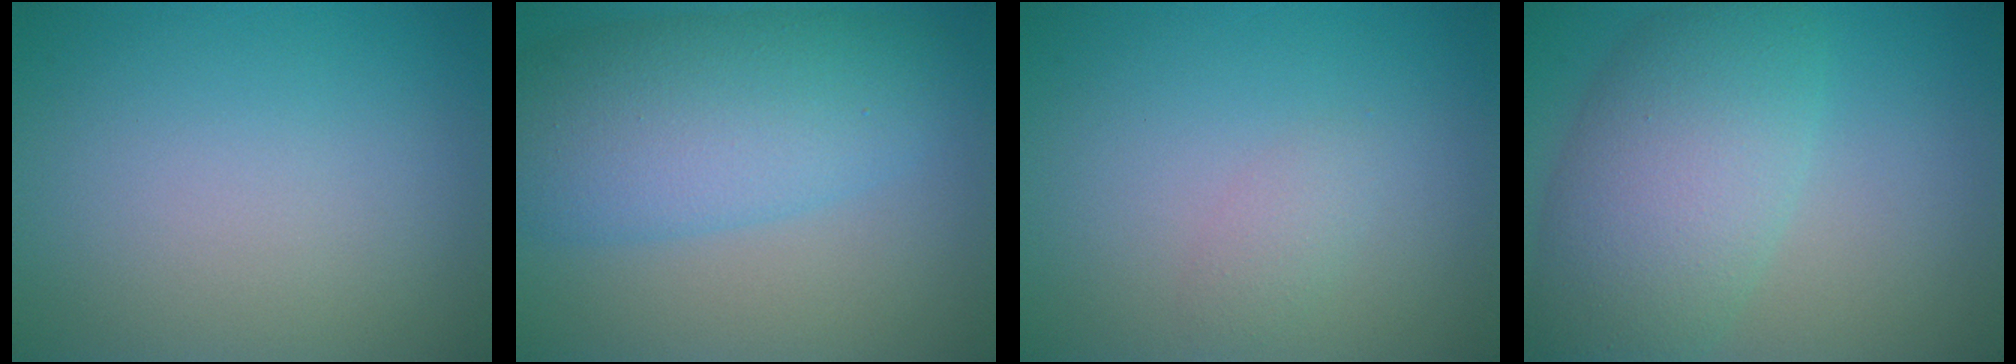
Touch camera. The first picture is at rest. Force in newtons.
{"total": 7.9, "press": 7.9, "slide": 0.1}
{"total": 1.1, "press": 1.1, "slide": 0.1}
{"total": 7.8, "press": 7.8, "slide": 0.1}